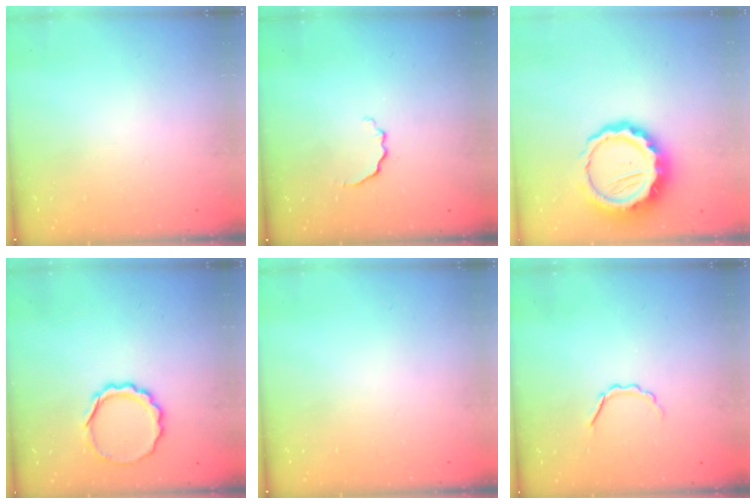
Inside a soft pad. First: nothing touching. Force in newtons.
{"total": 2.9, "press": 2.8, "slide": 0.8}
{"total": 13.6, "press": 13.3, "slide": 2.9}
{"total": 8.5, "press": 8.4, "slide": 1.5}
{"total": 0.0}
{"total": 3.6, "press": 3.5, "slide": 0.7}